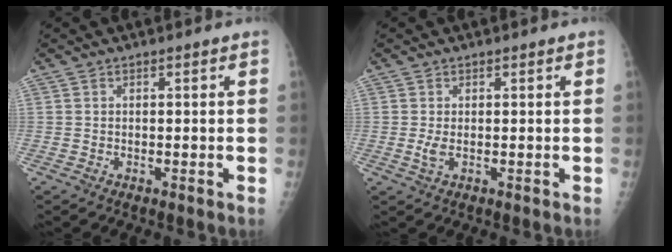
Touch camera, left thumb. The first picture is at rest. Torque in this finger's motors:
{"motor_torque": [-0.14, 0.13, 0.11, -0.04, 0.02]}